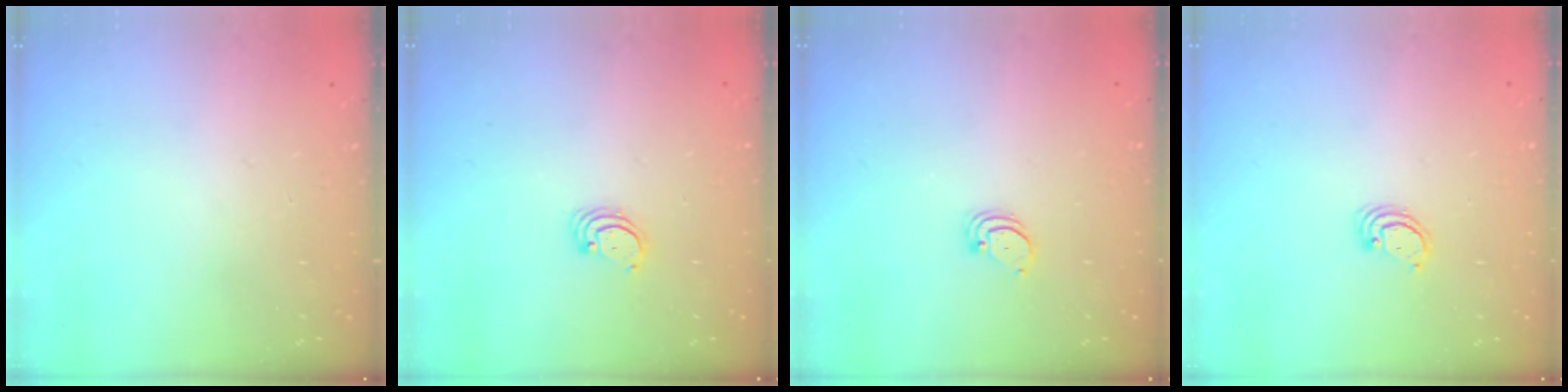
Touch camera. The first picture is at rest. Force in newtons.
{"total": 2.5, "press": 2.5, "slide": 0.2}
{"total": 2.0, "press": 2.0, "slide": 0.2}
{"total": 2.3, "press": 2.3, "slide": 0.2}